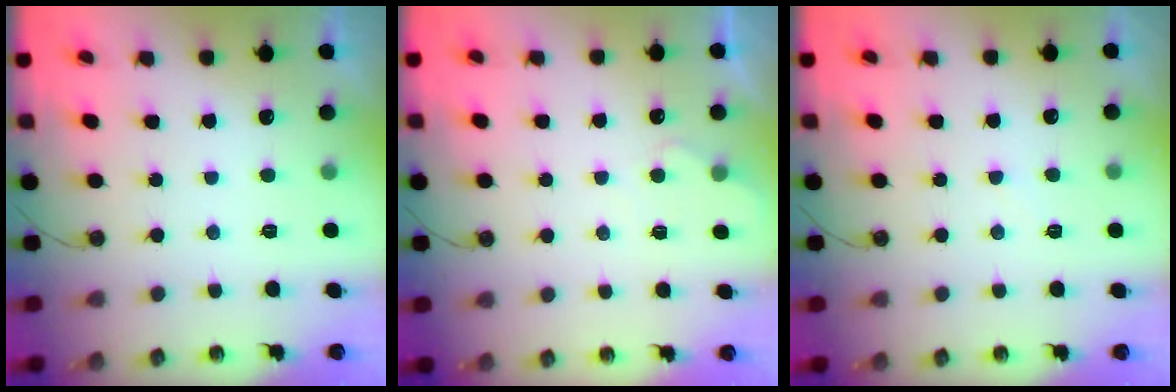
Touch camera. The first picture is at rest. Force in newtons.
{"total": 3.8, "press": 3.7, "slide": 0.5}
{"total": 4.7, "press": 4.6, "slide": 0.7}